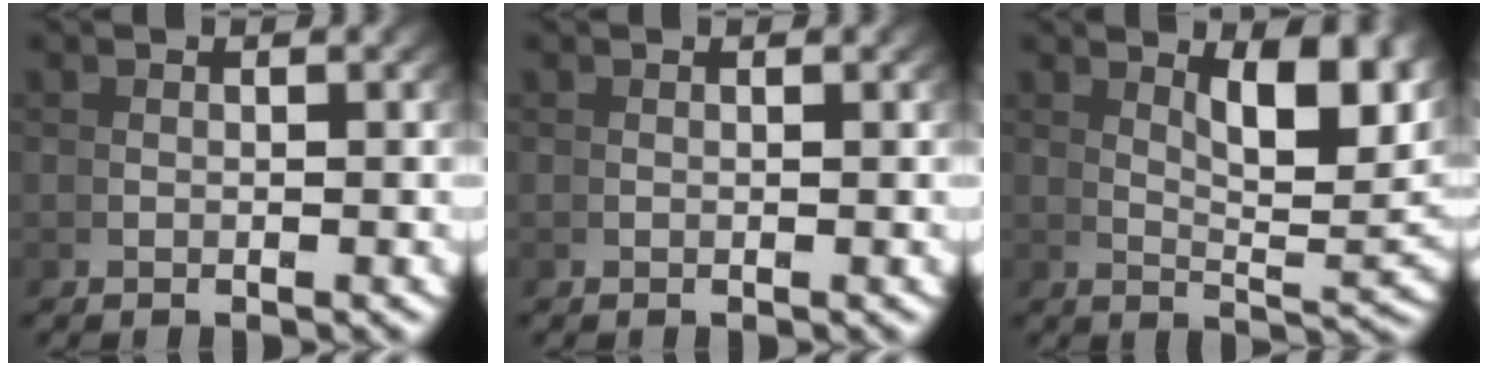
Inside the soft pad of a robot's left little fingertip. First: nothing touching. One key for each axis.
{"total": 0.0}
{"total": 6.4, "fx": 3.3, "fy": 1.0, "fz": 5.4, "tx": -0.069, "ty": -0.012, "tz": 0.060}